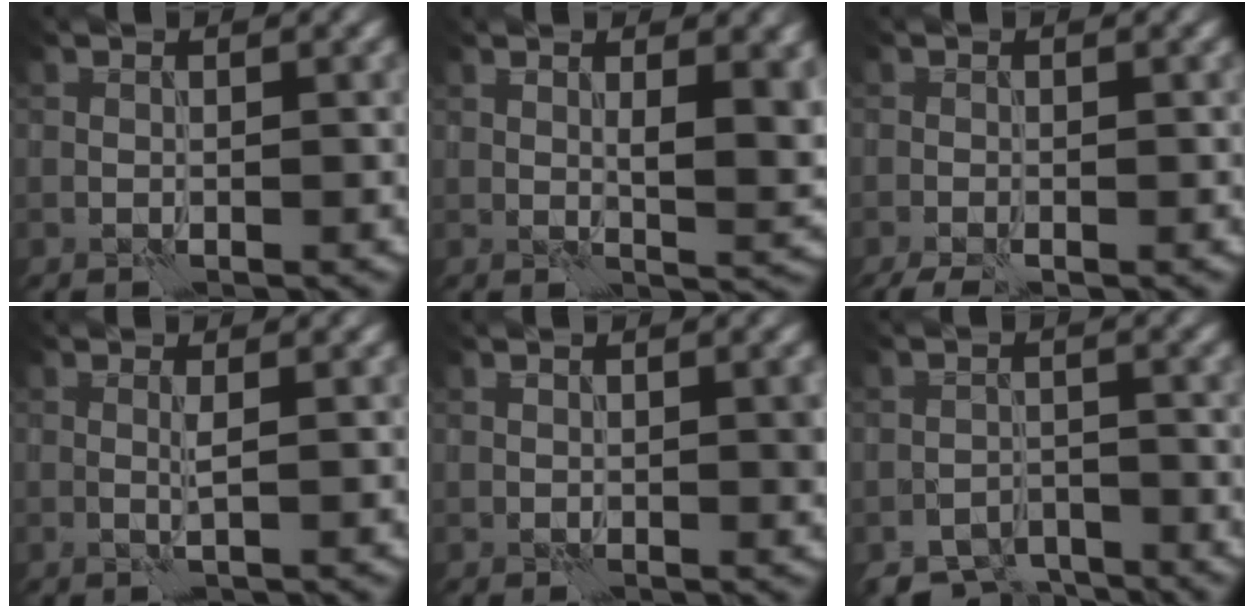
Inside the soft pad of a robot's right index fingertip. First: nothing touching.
{"total": 5.1, "force": [1.4, 1.6, 4.6], "torque": [-0.065, -0.004, 0.027]}
{"total": 2.2, "force": [-1.5, 0.4, 1.5], "torque": [-0.027, -0.005, -0.028]}
{"total": 1.0, "force": [0.3, 0.0, 1.0], "torque": [-0.021, 0.001, 0.000]}
{"total": 1.1, "force": [0.2, 0.4, 1.0], "torque": [-0.017, 0.000, 0.005]}
{"total": 4.0, "force": [-3.6, 1.6, 0.8], "torque": [-0.003, -0.006, -0.067]}